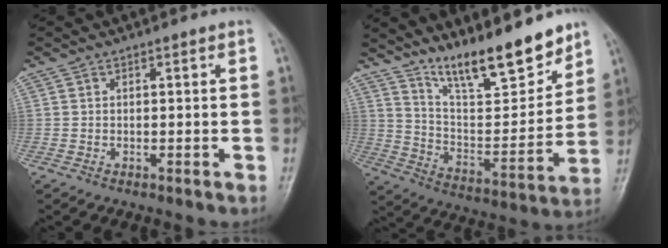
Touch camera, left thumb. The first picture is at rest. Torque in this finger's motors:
{"motor_torque": [0.67, 0.16, 1.05, -1.73, 0.20]}